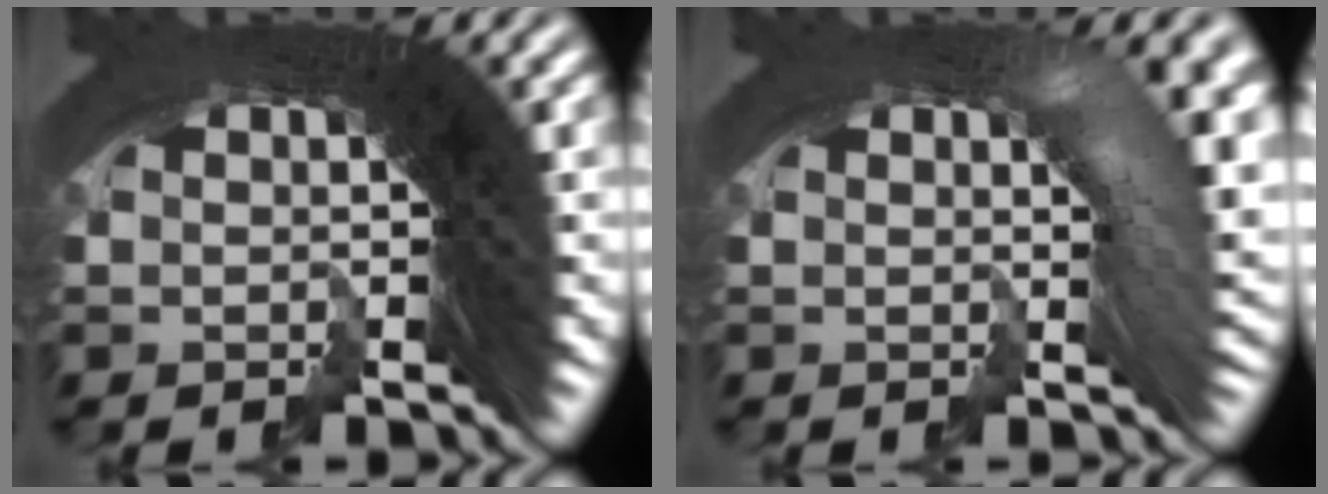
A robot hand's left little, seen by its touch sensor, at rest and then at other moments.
{"total": 4.8, "force": [0.2, 1.7, 4.5], "torque": [-0.035, 0.017, -0.006]}